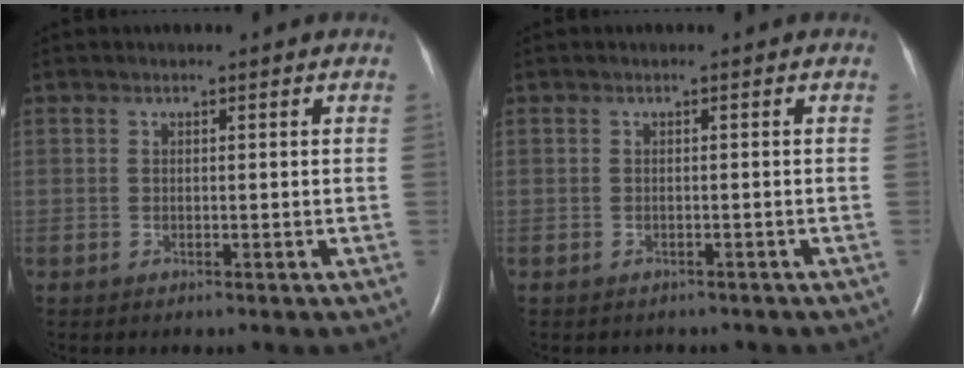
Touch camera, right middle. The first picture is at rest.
{"total": 2.7, "force": [-2.3, 1.2, 0.7], "torque": [-0.017, -0.002, -0.023]}